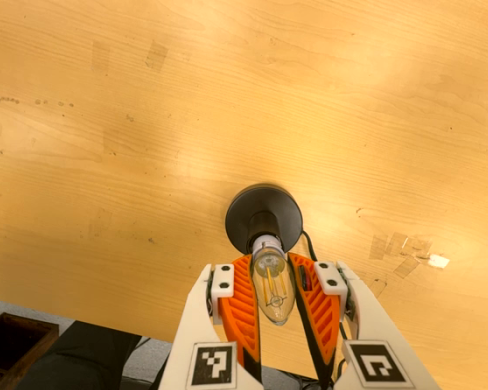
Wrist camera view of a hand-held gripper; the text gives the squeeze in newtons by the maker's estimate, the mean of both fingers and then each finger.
{"total": 17.5, "left": 17.1, "right": 18.0}